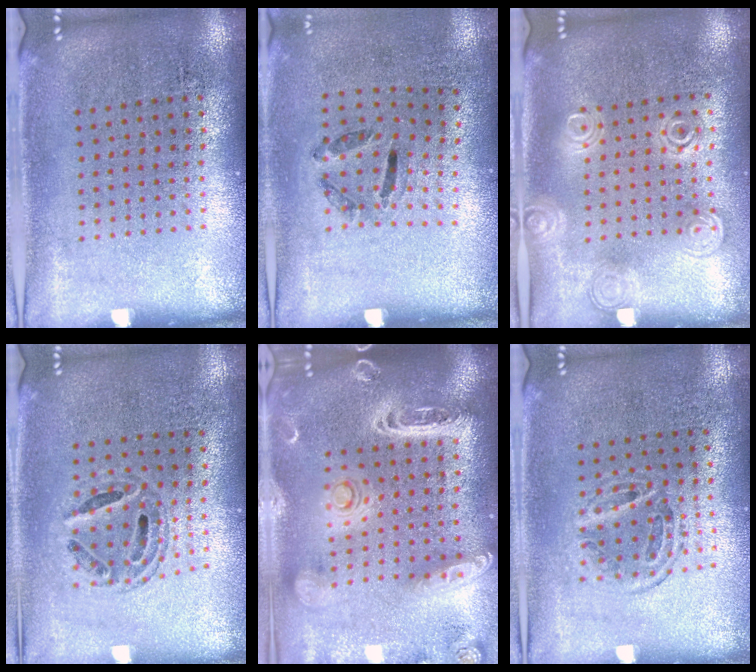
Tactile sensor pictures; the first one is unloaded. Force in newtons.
{"total": 1.3, "press": 0.6, "slide": 1.1}
{"total": 1.4, "press": 1.3, "slide": 0.4}
{"total": 0.8, "press": 0.8, "slide": 0.1}
{"total": 3.0, "press": 2.5, "slide": 1.6}
{"total": 1.0, "press": 0.9, "slide": 0.4}